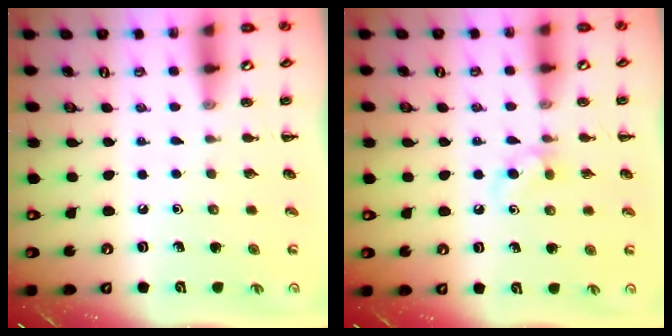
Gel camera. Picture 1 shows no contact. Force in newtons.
{"total": 5.1, "press": 4.8, "slide": 1.7}